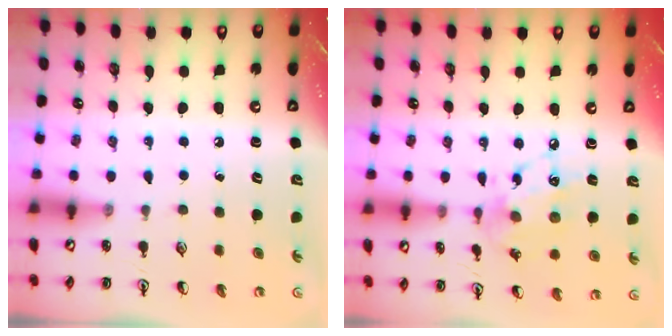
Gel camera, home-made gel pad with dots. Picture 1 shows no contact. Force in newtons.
{"total": 11.8, "press": 11.8, "slide": 0.7}